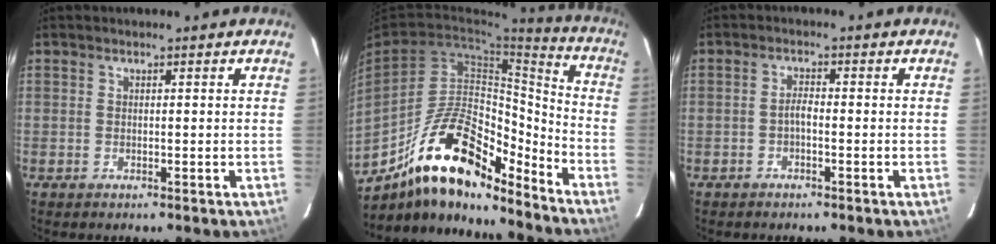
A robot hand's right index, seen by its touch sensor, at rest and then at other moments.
{"total": 20.3, "force": [-15.3, 7.1, 11.5], "torque": [-0.198, 0.018, -0.256]}
{"total": 1.6, "force": [-0.9, 0.4, 1.3], "torque": [-0.026, 0.006, -0.018]}